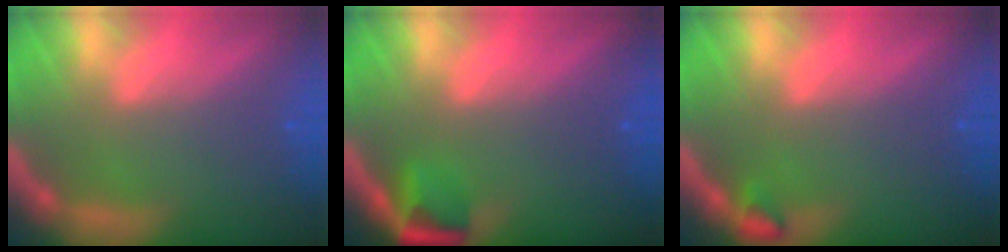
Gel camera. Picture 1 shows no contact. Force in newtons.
{"total": 2.9}
{"total": 0.9}